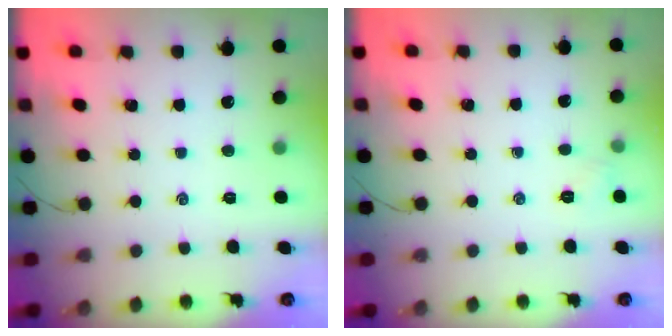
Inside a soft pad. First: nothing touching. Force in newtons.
{"total": 2.9, "press": 2.7, "slide": 1.0}